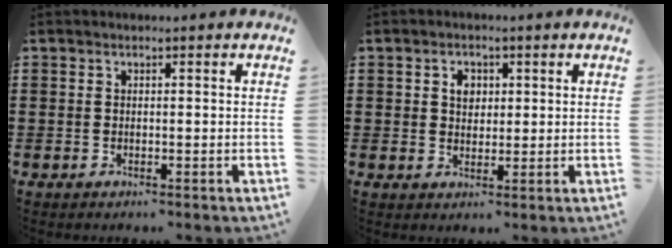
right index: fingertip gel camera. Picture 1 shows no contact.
{"total": 2.9, "force": [0.8, 2.2, 1.7], "torque": [-0.033, 0.007, 0.012]}